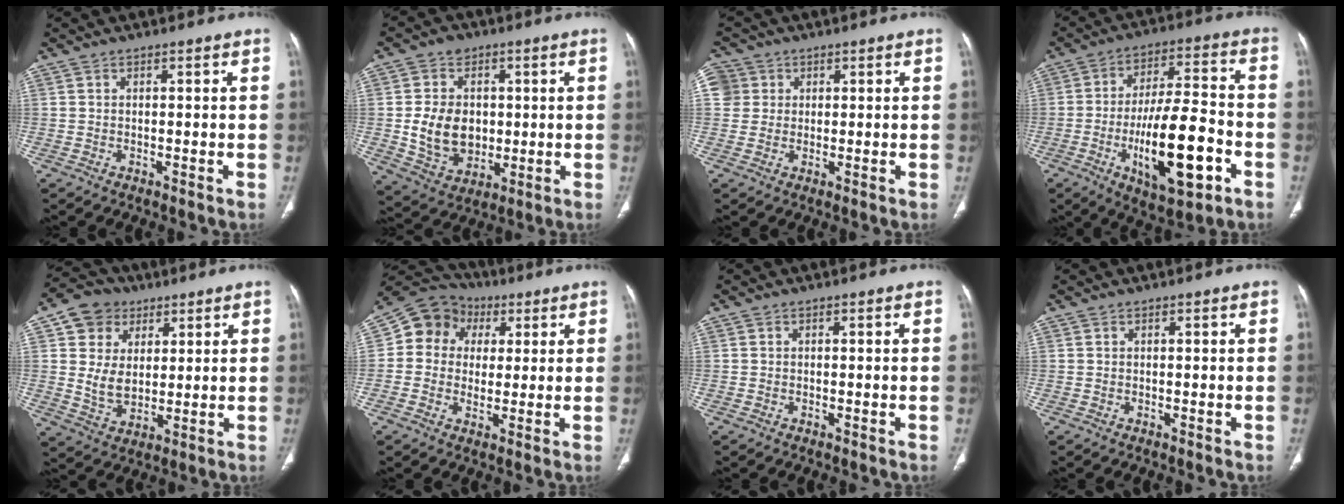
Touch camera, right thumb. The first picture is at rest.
{"total": 12.7, "force": [0.1, 10.1, 7.7], "torque": [-0.098, -0.004, 0.015]}
{"total": 4.8, "force": [1.4, 4.5, 0.6], "torque": [0.003, 0.006, 0.028]}
{"total": 19.0, "force": [-6.1, 6.8, 16.7], "torque": [-0.265, 0.028, -0.090]}
{"total": 11.4, "force": [4.2, 9.3, 5.1], "torque": [-0.059, -0.018, 0.078]}
{"total": 11.6, "force": [2.7, 10.0, 5.4], "torque": [-0.070, 0.013, 0.035]}
{"total": 0.0}
{"total": 0.0}